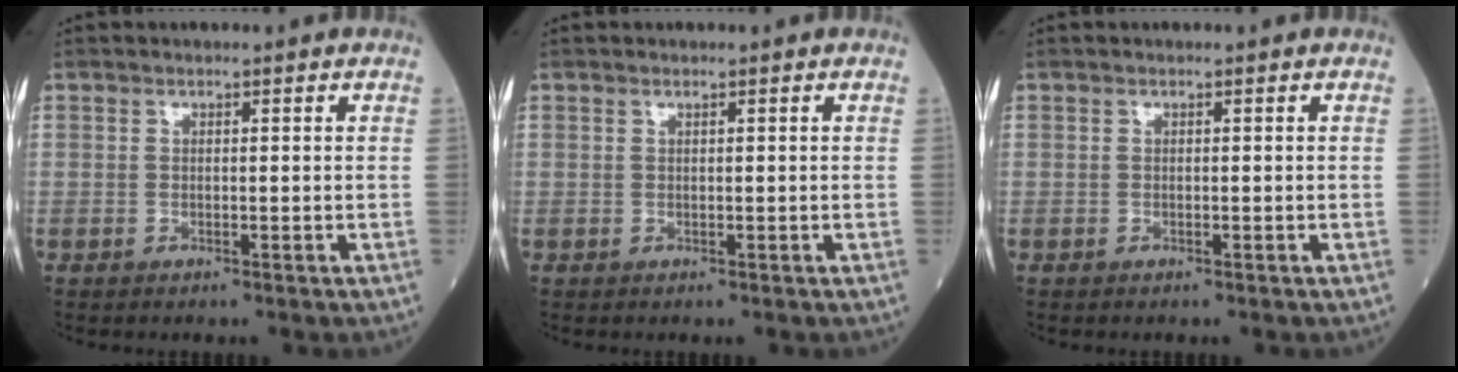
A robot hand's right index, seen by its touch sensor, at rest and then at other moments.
{"total": 0.0}
{"total": 0.0}